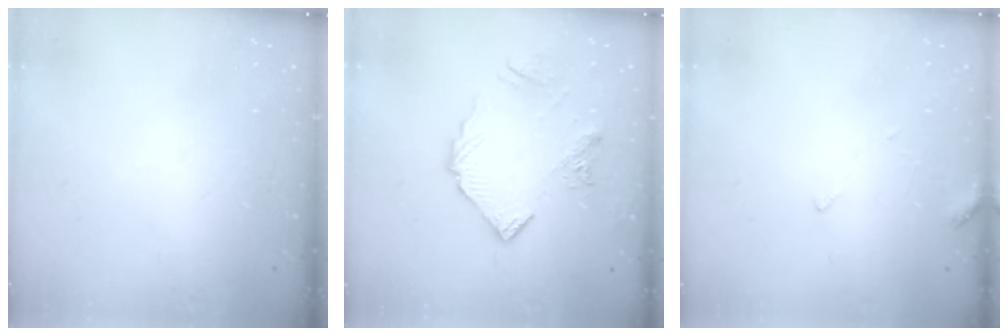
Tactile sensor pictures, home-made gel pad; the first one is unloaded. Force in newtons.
{"total": 11.0, "press": 10.9, "slide": 1.3}
{"total": 5.4, "press": 5.4, "slide": 0.5}